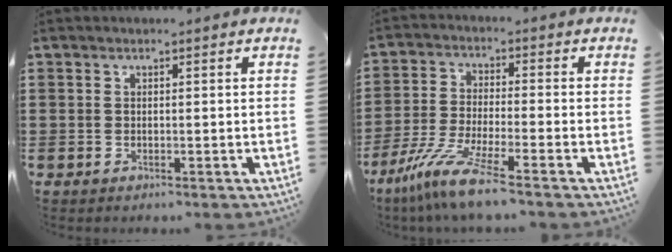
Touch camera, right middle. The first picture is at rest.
{"total": 8.5, "force": [-6.1, 0.3, 5.8], "torque": [-0.140, -0.019, -0.126]}